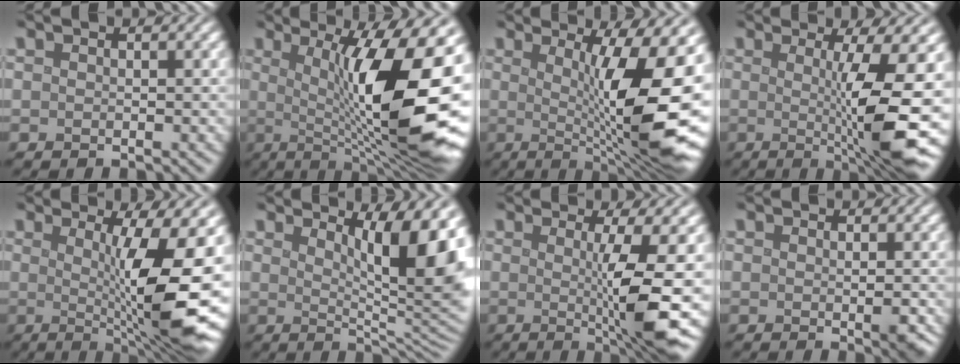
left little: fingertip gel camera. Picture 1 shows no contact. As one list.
[{"total": 16.0, "force": [0.4, 4.5, 15.4], "torque": [-0.196, 0.006, 0.007]}, {"total": 14.6, "force": [0.4, 3.4, 14.2], "torque": [-0.166, 0.004, 0.010]}, {"total": 10.2, "force": [-0.5, 1.4, 10.1], "torque": [-0.143, -0.007, -0.003]}, {"total": 13.1, "force": [-0.1, 2.6, 12.9], "torque": [-0.165, -0.002, 0.005]}, {"total": 10.4, "force": [3.8, 2.6, 9.4], "torque": [-0.107, -0.001, 0.059]}, {"total": 8.0, "force": [-0.5, 0.8, 8.0], "torque": [-0.124, -0.009, -0.001]}, {"total": 1.9, "force": [0.0, 0.4, 1.8], "torque": [-0.018, -0.001, -0.001]}]